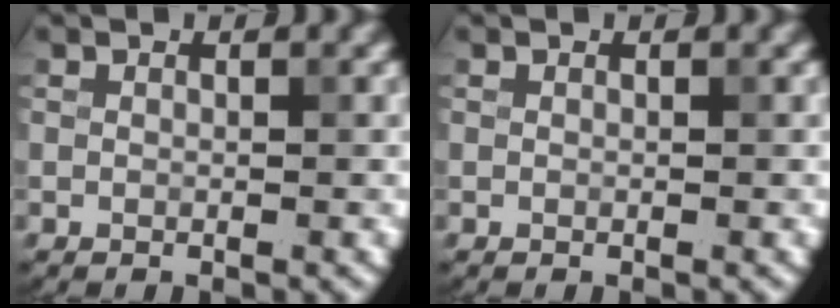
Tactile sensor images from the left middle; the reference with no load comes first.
{"total": 0.0}